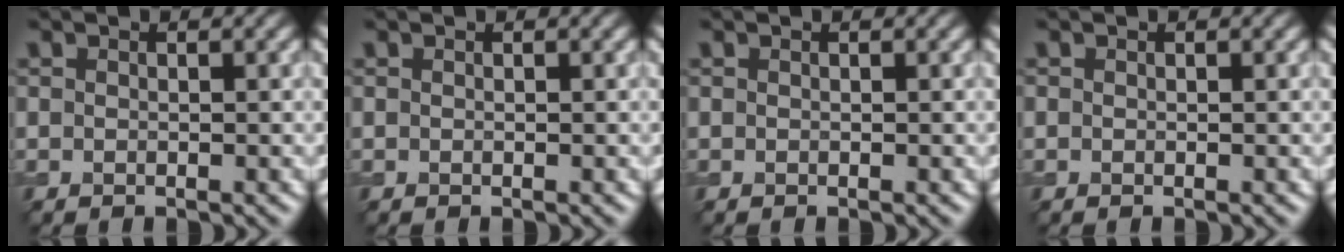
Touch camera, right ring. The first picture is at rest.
{"total": 0.0}
{"total": 0.0}
{"total": 0.0}